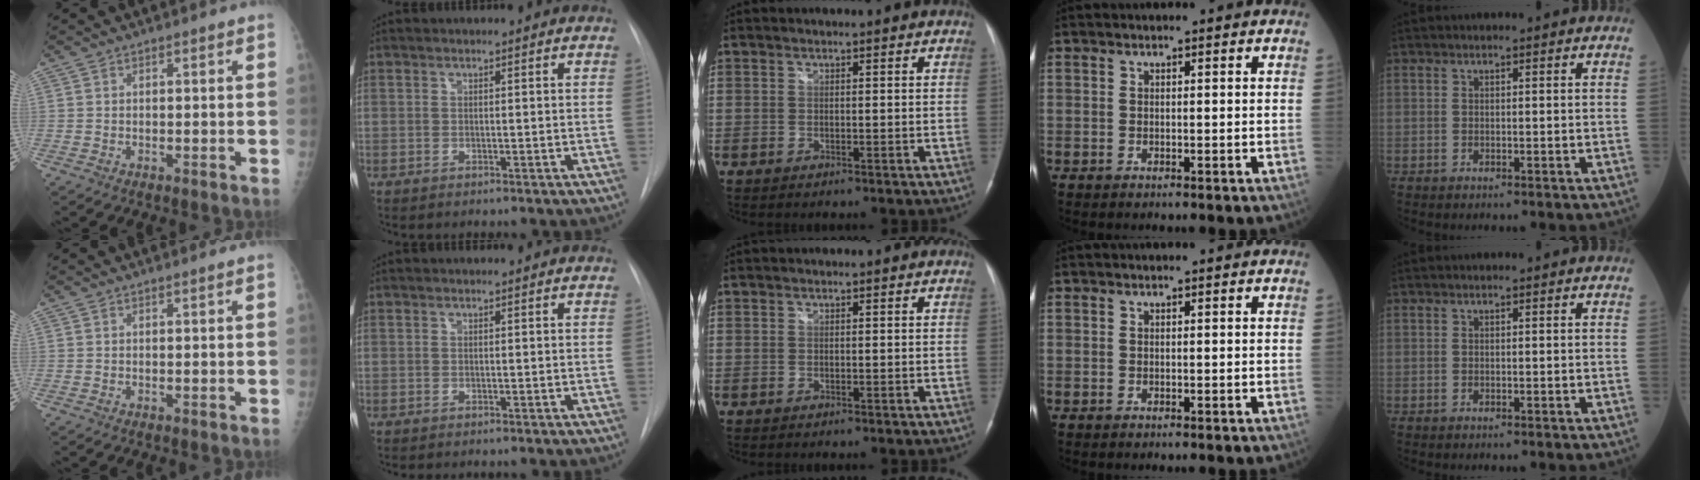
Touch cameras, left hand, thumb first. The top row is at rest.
{}